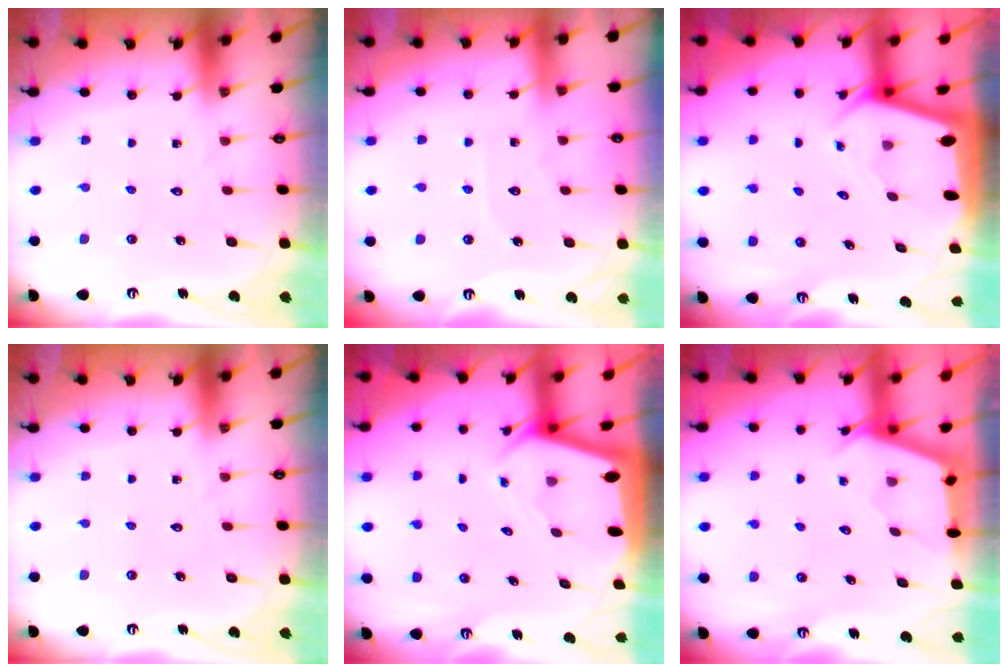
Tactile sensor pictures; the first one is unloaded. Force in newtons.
{"total": 3.6, "press": 3.6, "slide": 0.4}
{"total": 2.1, "press": 2.1, "slide": 0.2}
{"total": 0.0}
{"total": 2.1, "press": 2.1, "slide": 0.2}
{"total": 2.5, "press": 2.5, "slide": 0.3}